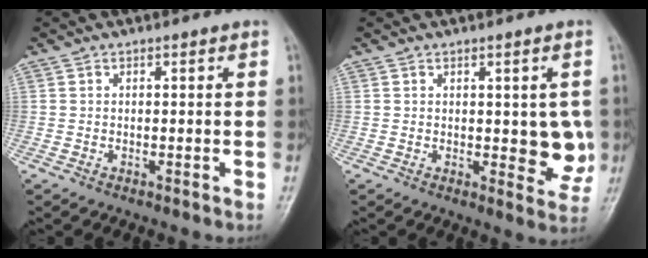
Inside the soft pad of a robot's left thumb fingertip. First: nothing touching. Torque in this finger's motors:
{"motor_torque": [0.91, 0.95, 0.10, -0.14, 0.00]}